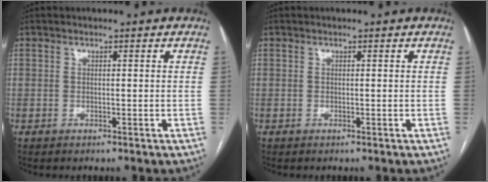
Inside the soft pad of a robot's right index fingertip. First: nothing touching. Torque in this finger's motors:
{"motor_torque": [0.00, 0.00, 0.00, 0.00]}